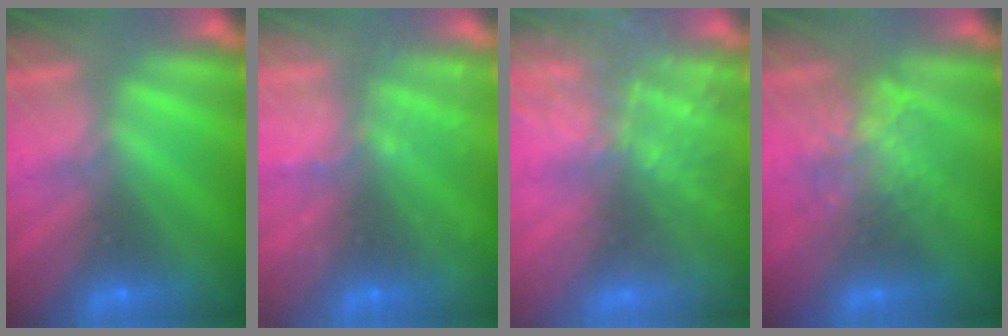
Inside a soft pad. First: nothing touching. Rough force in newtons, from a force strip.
{"total": 5.9}
{"total": 8.5}
{"total": 2.2}